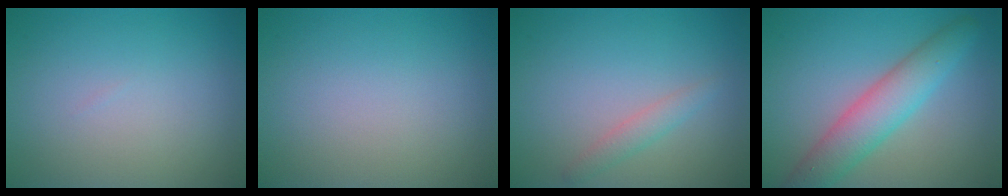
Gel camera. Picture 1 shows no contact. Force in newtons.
{"total": 0.0}
{"total": 1.5, "press": 1.5, "slide": 0.2}
{"total": 5.1, "press": 5.1, "slide": 0.3}